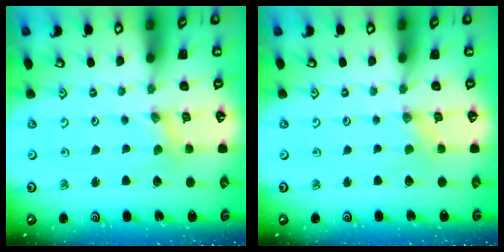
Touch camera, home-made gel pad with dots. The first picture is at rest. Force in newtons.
{"total": 0.0}